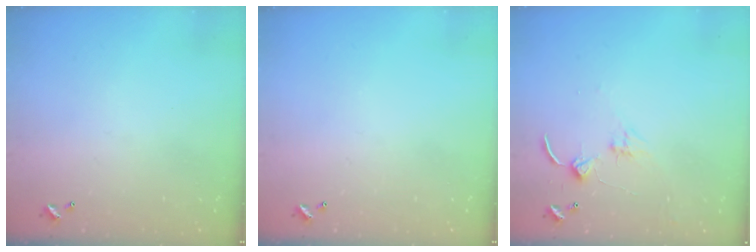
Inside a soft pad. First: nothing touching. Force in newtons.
{"total": 0.0}
{"total": 2.4, "press": 2.3, "slide": 0.4}